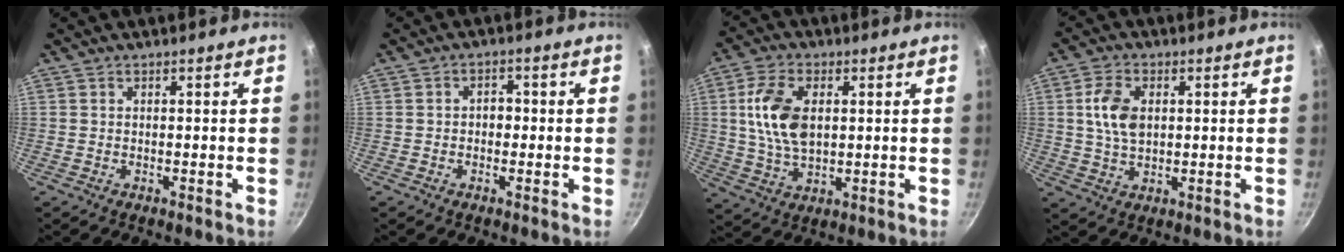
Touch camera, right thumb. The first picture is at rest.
{"total": 2.6, "force": [-0.3, 2.1, 1.6], "torque": [-0.007, 0.010, -0.008]}
{"total": 11.6, "force": [2.0, 6.8, 9.1], "torque": [-0.165, -0.001, 0.038]}
{"total": 7.6, "force": [1.3, 4.9, 5.6], "torque": [-0.097, 0.003, 0.025]}